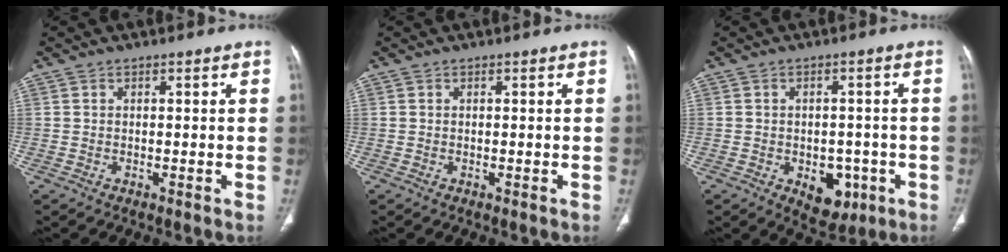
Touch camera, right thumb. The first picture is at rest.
{"total": 0.0}
{"total": 7.6, "force": [-2.7, 5.1, 5.0], "torque": [-0.033, 0.011, -0.024]}